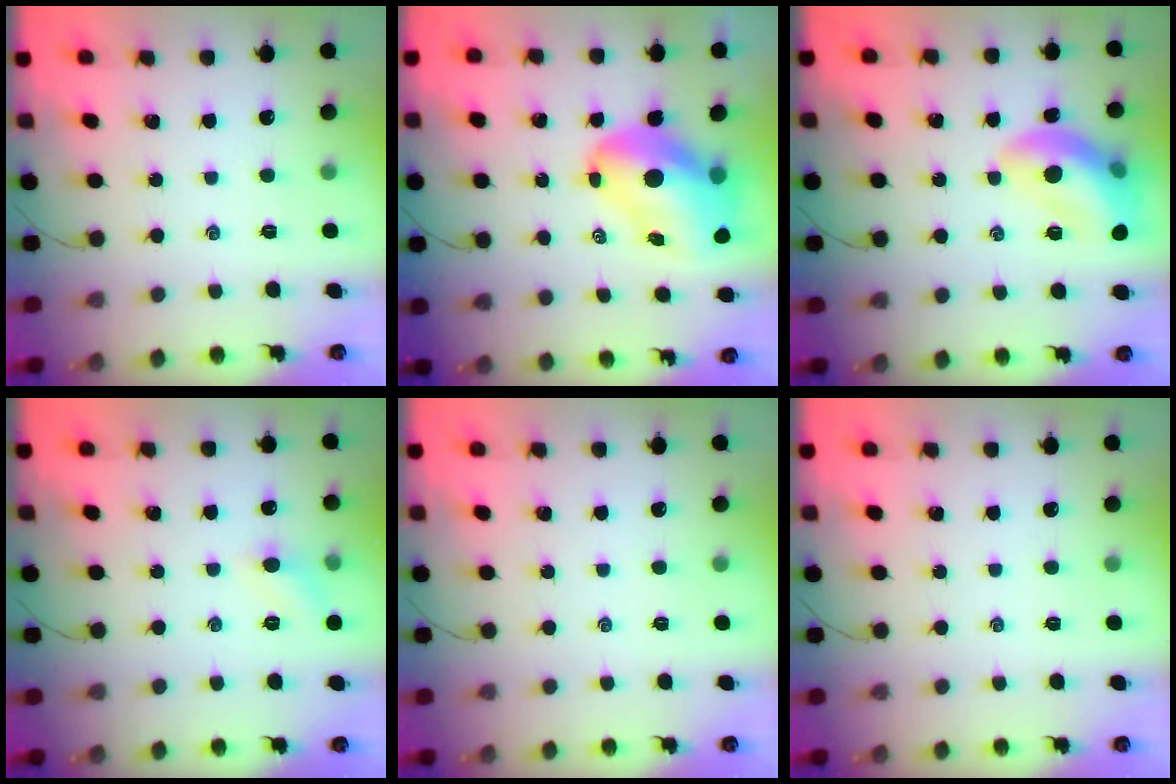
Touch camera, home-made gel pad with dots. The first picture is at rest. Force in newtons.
{"total": 14.4, "press": 13.8, "slide": 3.8}
{"total": 15.8, "press": 15.6, "slide": 2.2}
{"total": 5.8, "press": 5.5, "slide": 1.9}
{"total": 0.0}
{"total": 0.0}